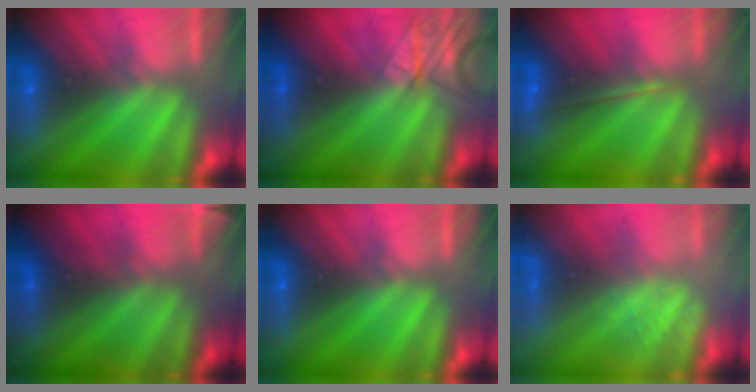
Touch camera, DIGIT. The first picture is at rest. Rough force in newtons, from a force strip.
{"total": 2.3}
{"total": 1.8}
{"total": 3.4}
{"total": 0.0}
{"total": 2.2}